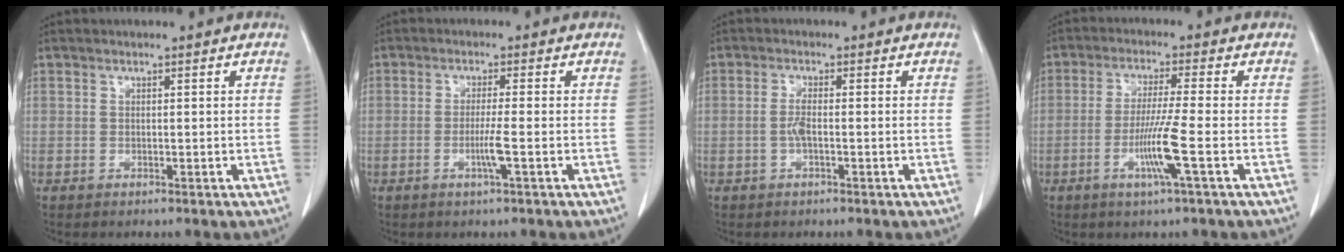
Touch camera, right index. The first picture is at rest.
{"total": 3.3, "force": [-1.0, -0.5, 3.1], "torque": [-0.059, -0.005, -0.021]}
{"total": 2.2, "force": [-0.5, 0.3, 2.1], "torque": [-0.046, 0.001, -0.011]}
{"total": 7.1, "force": [-2.4, -1.1, 6.6], "torque": [-0.126, -0.014, -0.048]}